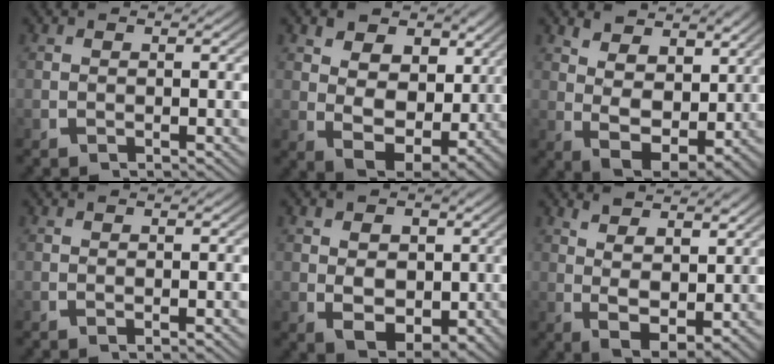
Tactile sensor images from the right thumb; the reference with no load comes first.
{"total": 10.0, "force": [1.2, 7.2, 6.9], "torque": [-0.143, -0.047, 0.033]}
{"total": 7.2, "force": [1.1, 5.1, 5.0], "torque": [-0.097, -0.035, 0.031]}
{"total": 0.6, "force": [0.1, -0.1, 0.5], "torque": [-0.010, 0.002, 0.003]}
{"total": 7.2, "force": [0.6, 5.4, 4.7], "torque": [-0.099, -0.043, 0.025]}
{"total": 5.1, "force": [1.1, 3.2, 3.8], "torque": [-0.074, -0.023, 0.034]}